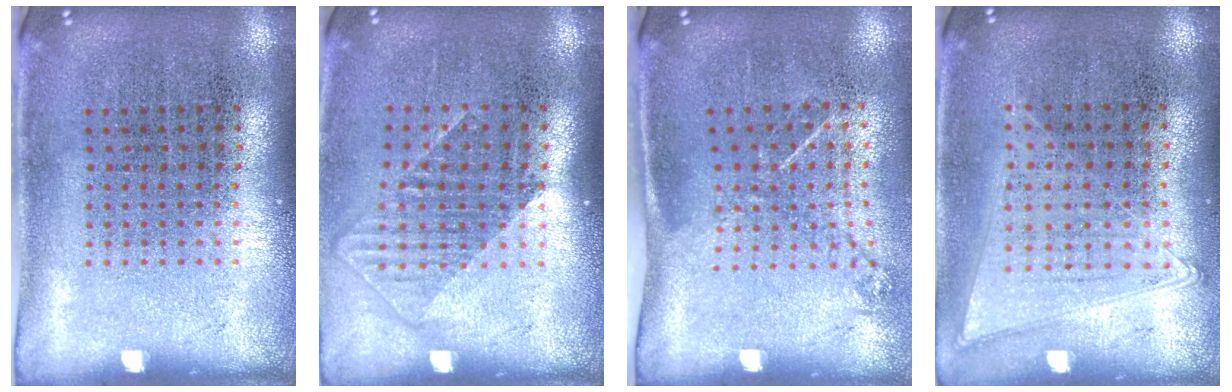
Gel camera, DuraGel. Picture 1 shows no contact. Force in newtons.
{"total": 1.3, "press": 0.9, "slide": 0.9}
{"total": 1.2, "press": 0.8, "slide": 0.8}
{"total": 1.0, "press": 1.0, "slide": 0.4}